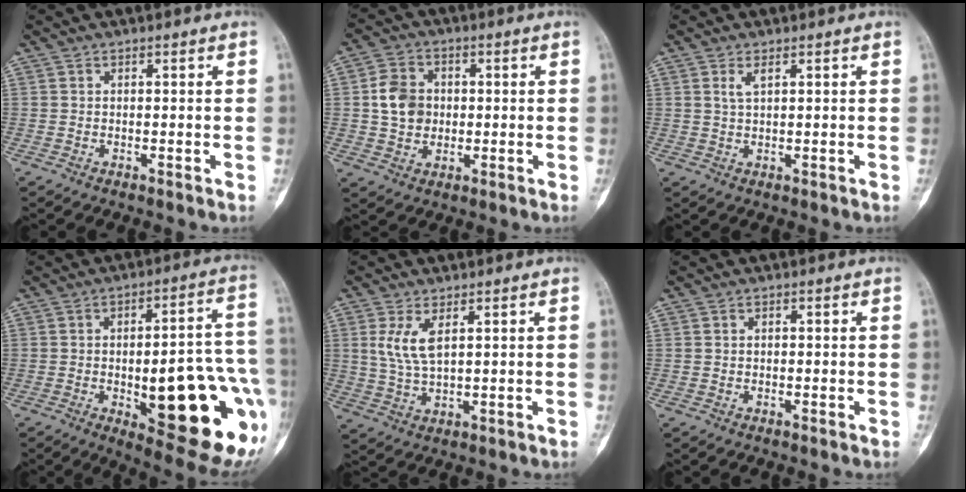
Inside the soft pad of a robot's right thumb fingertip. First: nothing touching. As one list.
[{"total": 8.2, "force": [0.5, 6.8, 4.7], "torque": [-0.060, 0.006, 0.005]}, {"total": 2.2, "force": [1.0, 0.9, 1.7], "torque": [-0.030, -0.001, 0.025]}, {"total": 26.3, "force": [-6.9, 8.8, 23.8], "torque": [-0.239, 0.020, -0.067]}, {"total": 6.2, "force": [2.1, 2.8, 5.1], "torque": [-0.102, -0.008, 0.052]}, {"total": 0.6, "force": [0.0, 0.5, 0.3], "torque": [0.000, 0.003, -0.001]}]